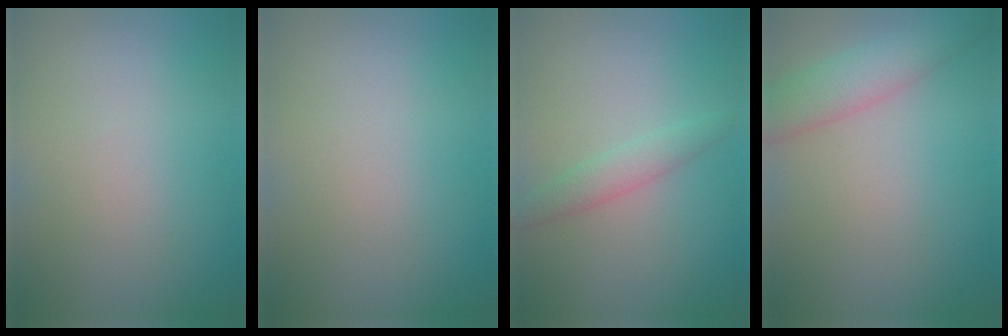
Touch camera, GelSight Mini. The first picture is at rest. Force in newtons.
{"total": 0.0}
{"total": 1.9, "press": 1.9, "slide": 0.1}
{"total": 4.0, "press": 4.0, "slide": 0.2}